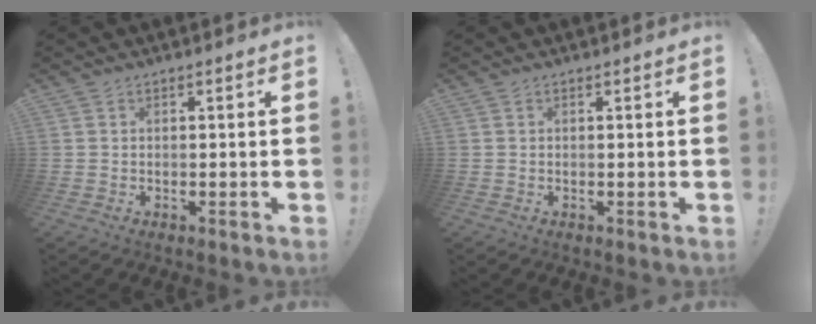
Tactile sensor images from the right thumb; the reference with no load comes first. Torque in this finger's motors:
{"motor_torque": [0.20, 0.06, 0.13, -0.02, -0.10]}